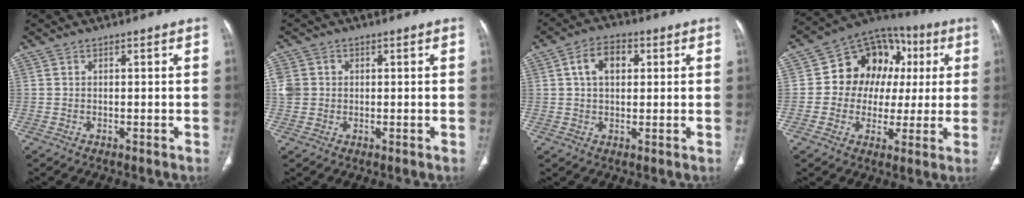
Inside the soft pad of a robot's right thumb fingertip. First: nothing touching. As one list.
[{"total": 4.8, "force": [0.6, 4.3, 2.0], "torque": [-0.036, 0.010, 0.019]}, {"total": 6.8, "force": [1.8, 4.5, 4.8], "torque": [-0.073, 0.009, 0.027]}, {"total": 16.7, "force": [2.8, 13.5, 9.5], "torque": [-0.080, 0.033, 0.040]}]